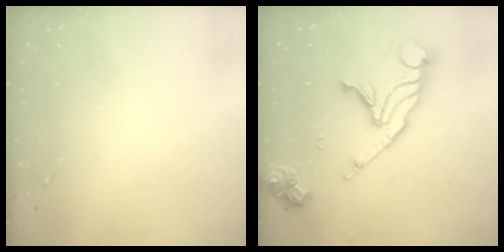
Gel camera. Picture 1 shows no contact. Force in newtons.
{"total": 19.5, "press": 19.4, "slide": 2.1}